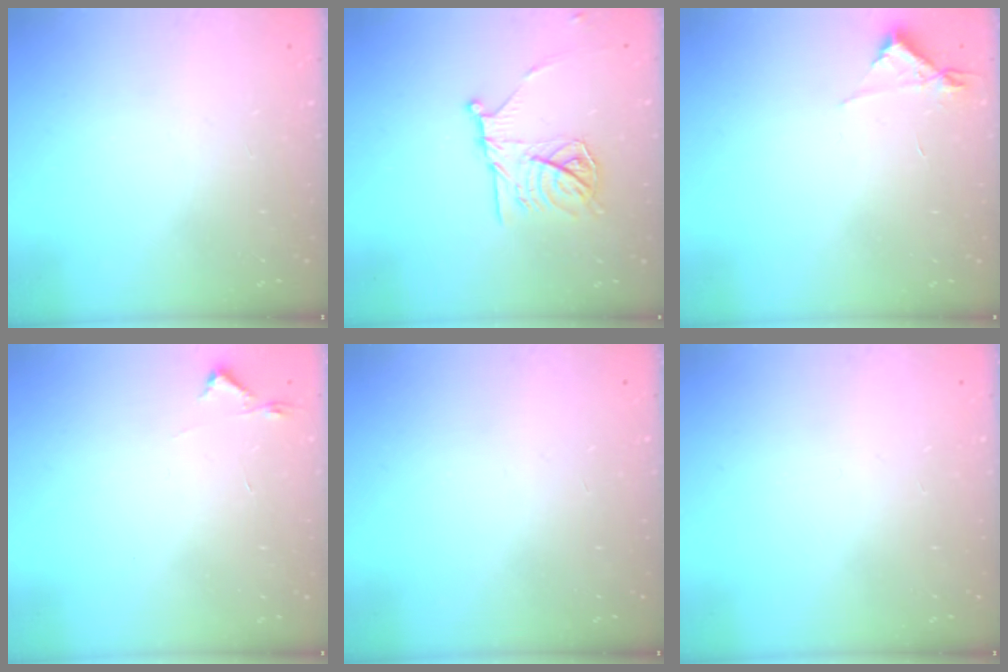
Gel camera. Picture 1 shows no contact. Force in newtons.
{"total": 14.9, "press": 14.9, "slide": 0.4}
{"total": 5.0, "press": 4.9, "slide": 0.7}
{"total": 2.7, "press": 2.6, "slide": 0.4}
{"total": 0.0}
{"total": 0.0}